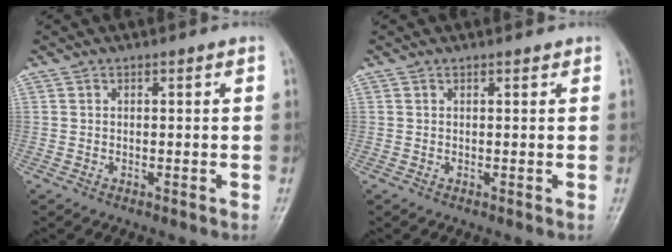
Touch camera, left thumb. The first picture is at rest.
{"total": 0.6, "force": [0.5, 0.2, 0.2], "torque": [-0.008, -0.004, 0.005]}